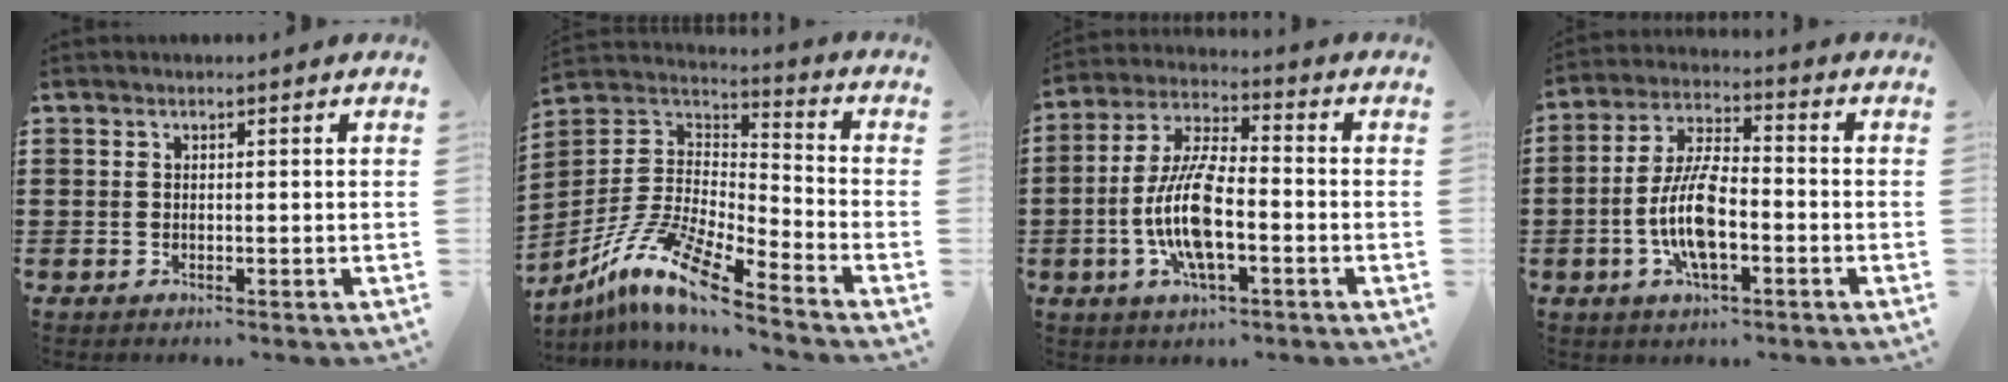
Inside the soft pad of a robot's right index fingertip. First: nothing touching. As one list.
[{"total": 12.3, "force": [-9.2, 1.9, 7.9], "torque": [-0.189, 0.003, -0.191]}, {"total": 11.0, "force": [-2.7, 3.7, 10.0], "torque": [-0.227, -0.010, -0.056]}, {"total": 9.9, "force": [-2.5, 3.7, 8.8], "torque": [-0.202, -0.009, -0.053]}]